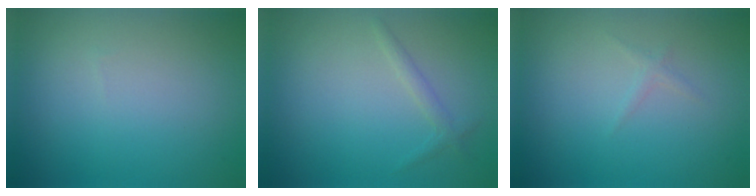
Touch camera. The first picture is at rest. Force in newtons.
{"total": 1.1, "press": 1.1, "slide": 0.0}
{"total": 0.7, "press": 0.7, "slide": 0.1}